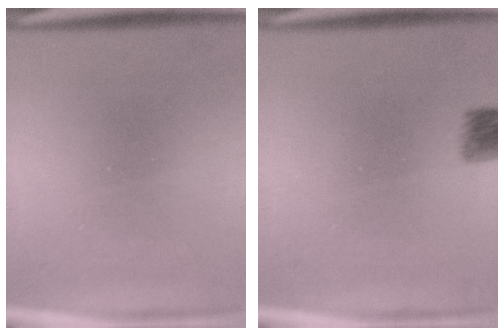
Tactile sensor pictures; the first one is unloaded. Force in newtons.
{"total": 3.0}